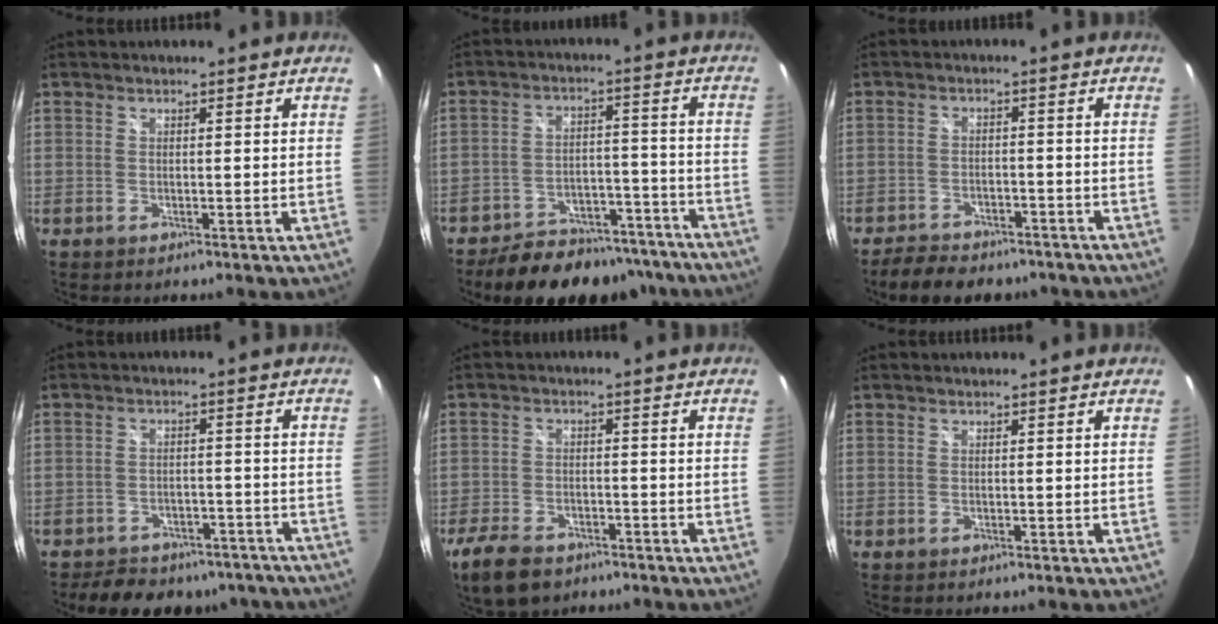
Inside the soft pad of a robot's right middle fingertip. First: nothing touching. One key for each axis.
{"total": 20.1, "fx": -16.9, "fy": 8.3, "fz": 6.9, "tx": -0.137, "ty": 0.029, "tz": -0.213}
{"total": 10.9, "fx": -8.8, "fy": 4.5, "fz": 4.5, "tx": -0.101, "ty": -0.004, "tz": -0.128}
{"total": 16.3, "fx": -13.5, "fy": 7.3, "fz": 5.6, "tx": -0.123, "ty": 0.016, "tz": -0.161}
{"total": 11.0, "fx": -8.0, "fy": 4.9, "fz": 5.8, "tx": -0.153, "ty": -0.026, "tz": -0.146}
{"total": 0.0}